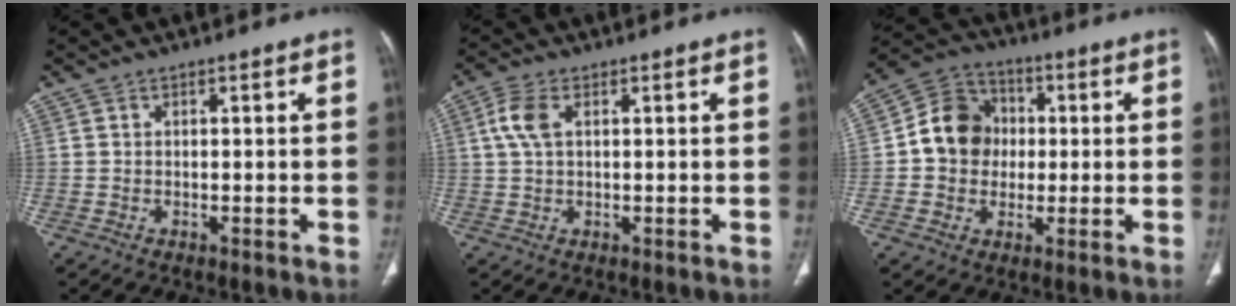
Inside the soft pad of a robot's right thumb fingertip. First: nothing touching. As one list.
[{"total": 4.9, "force": [1.4, 2.6, 3.9], "torque": [-0.100, 0.013, 0.026]}, {"total": 11.0, "force": [0.3, 9.8, 5.1], "torque": [-0.059, 0.024, -0.004]}]